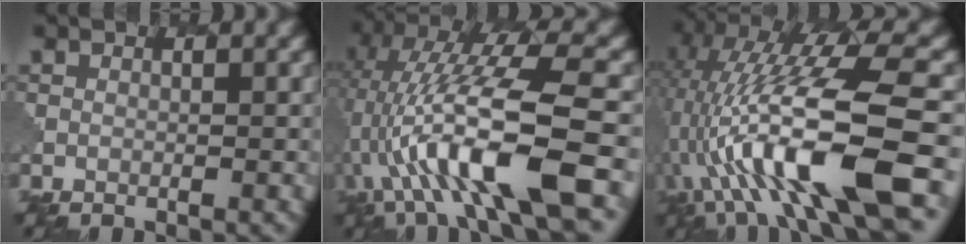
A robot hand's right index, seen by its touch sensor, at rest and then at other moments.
{"total": 12.2, "force": [-2.6, 3.0, 11.6], "torque": [-0.213, 0.015, -0.037]}
{"total": 14.0, "force": [-3.5, 3.7, 13.1], "torque": [-0.234, 0.024, -0.048]}